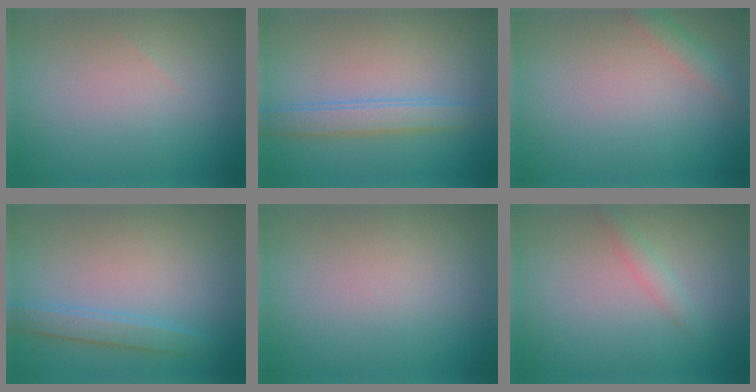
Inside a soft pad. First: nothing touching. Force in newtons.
{"total": 2.6, "press": 2.6, "slide": 0.1}
{"total": 1.5, "press": 1.5, "slide": 0.1}
{"total": 2.3, "press": 2.3, "slide": 0.1}
{"total": 0.0}
{"total": 1.4, "press": 1.4, "slide": 0.0}